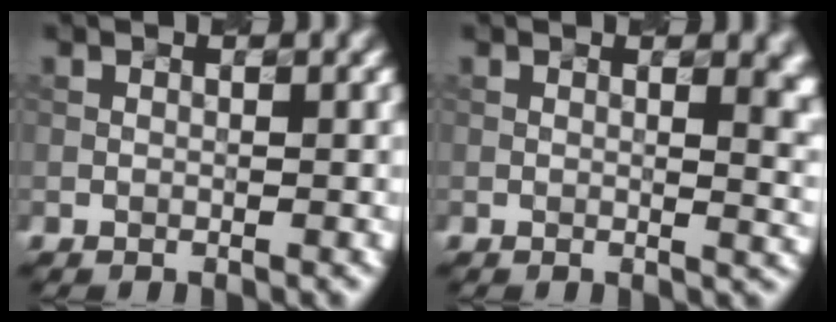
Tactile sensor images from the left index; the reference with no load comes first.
{"total": 5.9, "force": [2.0, 2.9, 4.7], "torque": [-0.018, 0.009, 0.025]}